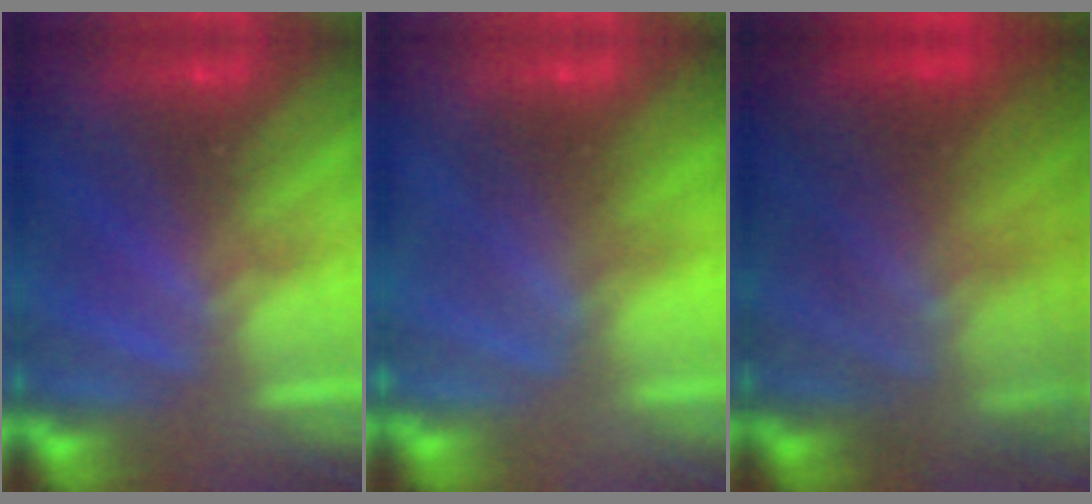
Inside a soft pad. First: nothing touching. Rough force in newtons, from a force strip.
{"total": 2.5}
{"total": 5.8}